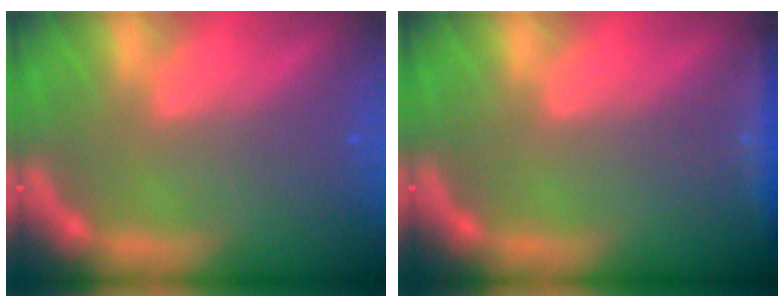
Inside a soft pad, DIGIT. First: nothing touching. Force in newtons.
{"total": 2.4}